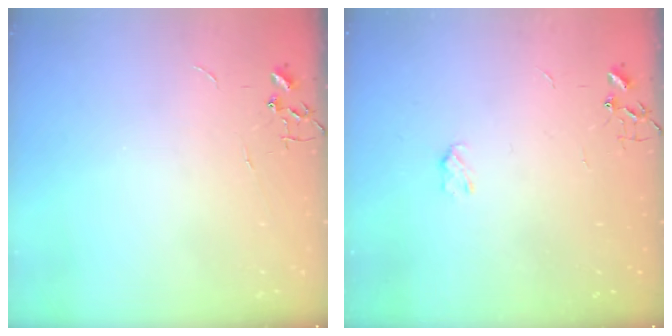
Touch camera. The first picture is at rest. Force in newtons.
{"total": 3.2, "press": 3.1, "slide": 0.5}